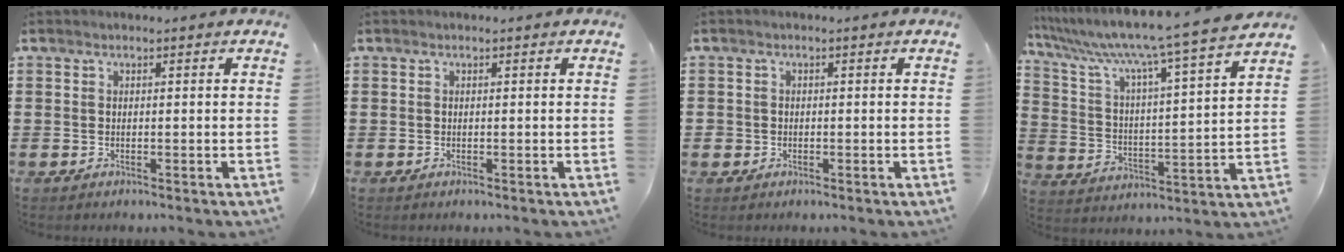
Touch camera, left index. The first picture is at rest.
{"total": 0.0}
{"total": 1.1, "force": [-0.4, 1.0, 0.0], "torque": [-0.004, 0.003, -0.010]}
{"total": 8.2, "force": [6.9, -1.0, 4.2], "torque": [-0.114, -0.060, 0.105]}